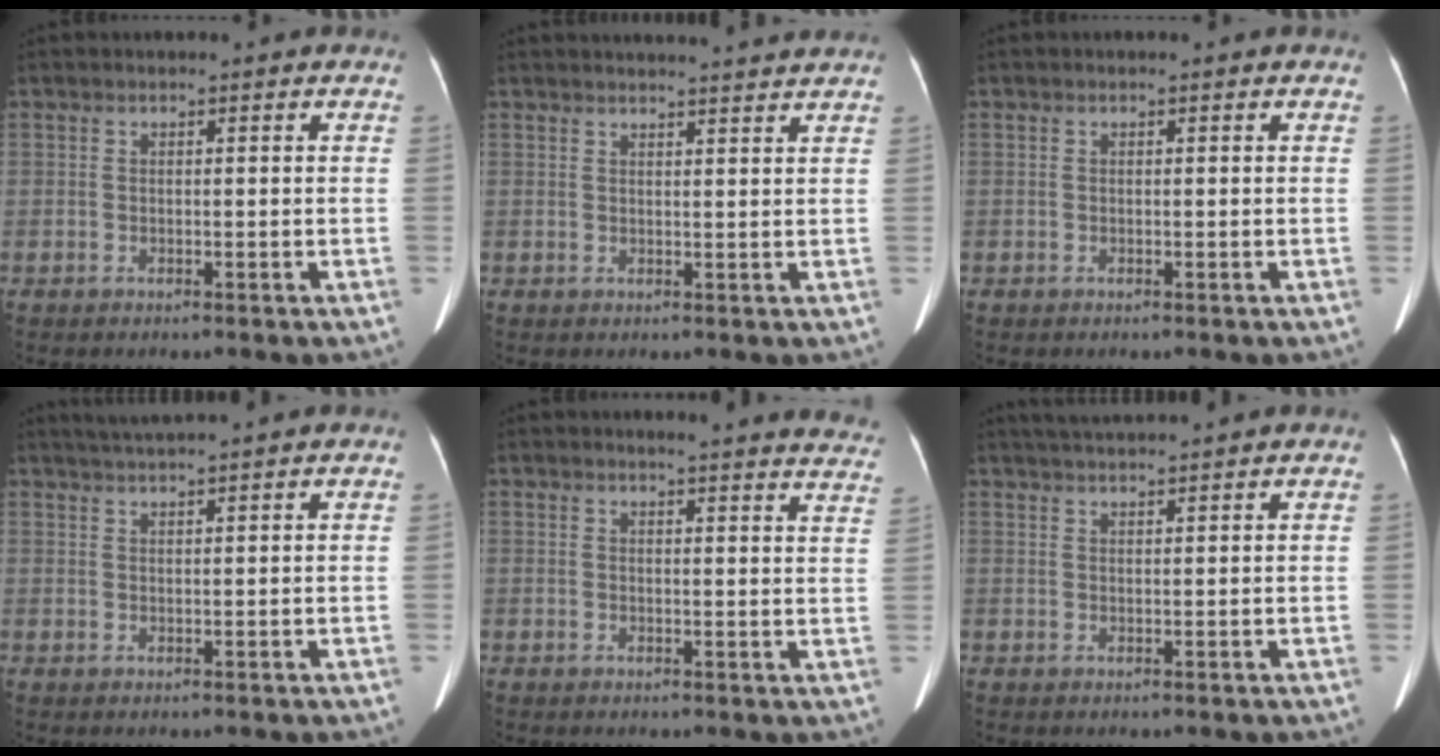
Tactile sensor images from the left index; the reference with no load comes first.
{"total": 7.6, "force": [7.3, -0.4, 2.0], "torque": [-0.023, 0.012, 0.078]}
{"total": 0.0}
{"total": 5.2, "force": [4.7, -1.0, 2.2], "torque": [-0.035, 0.026, 0.076]}
{"total": 17.9, "force": [17.2, 1.5, 4.6], "torque": [-0.039, -0.075, 0.171]}
{"total": 5.5, "force": [5.1, -0.9, 1.9], "torque": [-0.033, 0.025, 0.082]}